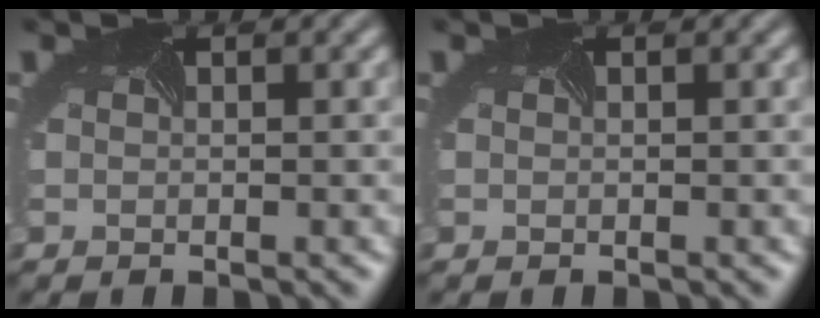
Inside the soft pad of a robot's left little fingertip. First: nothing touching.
{"total": 0.0}